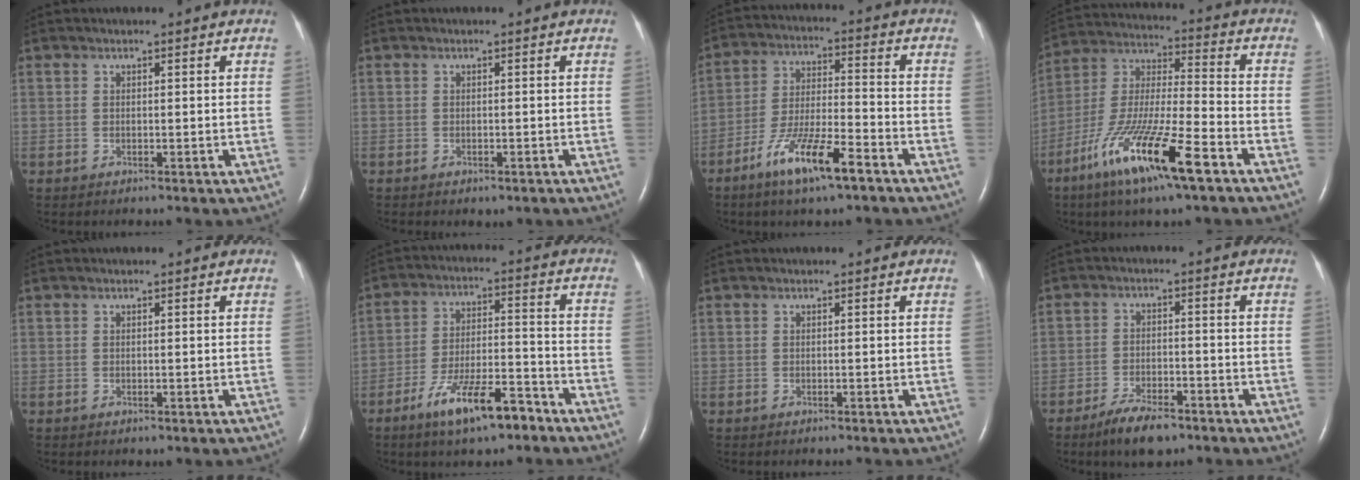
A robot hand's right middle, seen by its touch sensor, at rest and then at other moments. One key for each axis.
{"total": 1.3, "fx": -0.8, "fy": 0.7, "fz": 0.6, "tx": -0.012, "ty": -0.001, "tz": -0.006}
{"total": 11.1, "fx": -6.9, "fy": 1.6, "fz": 8.6, "tx": -0.170, "ty": -0.013, "tz": -0.126}
{"total": 17.1, "fx": -9.5, "fy": 1.7, "fz": 14.2, "tx": -0.300, "ty": -0.037, "tz": -0.175}
{"total": 0.0}
{"total": 10.9, "fx": -7.3, "fy": 2.5, "fz": 7.6, "tx": -0.139, "ty": -0.002, "tz": -0.126}
{"total": 0.6, "fx": -0.5, "fy": 0.2, "fz": 0.3, "tx": -0.008, "ty": -0.001, "tz": -0.007}
{"total": 6.4, "fx": -4.8, "fy": 2.0, "fz": 3.8, "tx": -0.079, "ty": -0.005, "tz": -0.080}